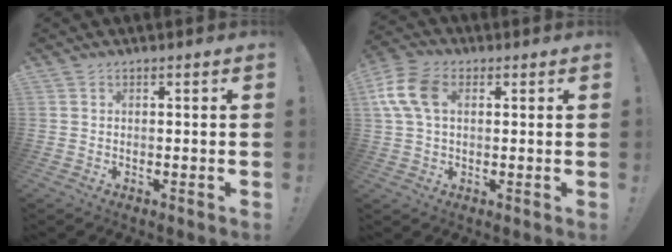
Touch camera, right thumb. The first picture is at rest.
{"total": 11.5, "force": [2.7, 7.4, 8.3], "torque": [-0.171, 0.009, 0.052]}